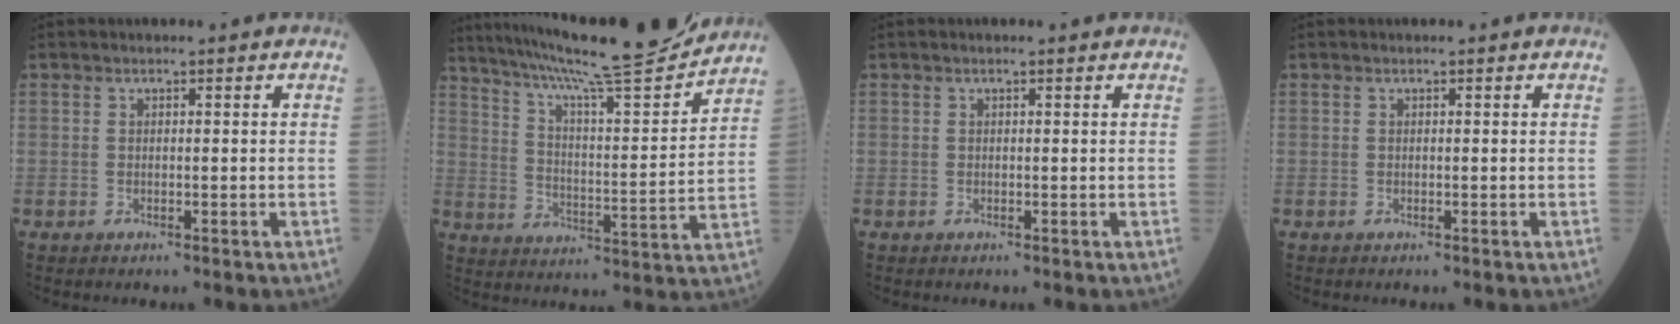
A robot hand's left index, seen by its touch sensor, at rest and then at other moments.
{"total": 19.4, "force": [17.7, -0.4, 8.1], "torque": [-0.141, -0.022, 0.268]}
{"total": 0.0}
{"total": 0.0}